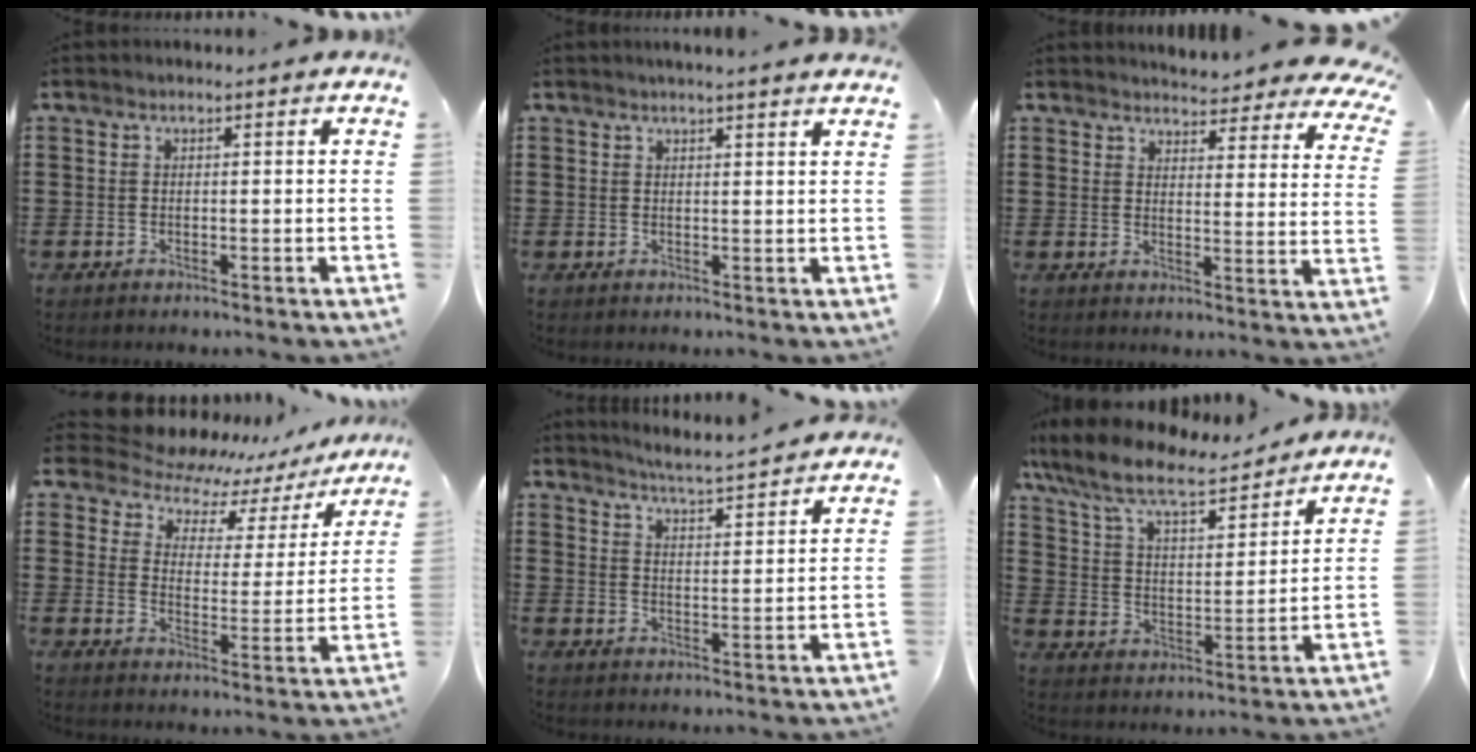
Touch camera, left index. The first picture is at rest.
{"total": 1.7, "force": [1.6, -0.4, 0.4], "torque": [-0.011, 0.000, 0.032]}
{"total": 4.4, "force": [4.3, 0.1, 1.1], "torque": [-0.034, -0.033, 0.074]}
{"total": 7.1, "force": [6.7, 2.0, 1.6], "torque": [-0.062, -0.049, 0.112]}
{"total": 4.3, "force": [4.2, -0.8, 0.8], "torque": [-0.035, -0.035, 0.068]}
{"total": 9.4, "force": [8.0, 1.9, 4.6], "torque": [-0.120, -0.039, 0.136]}